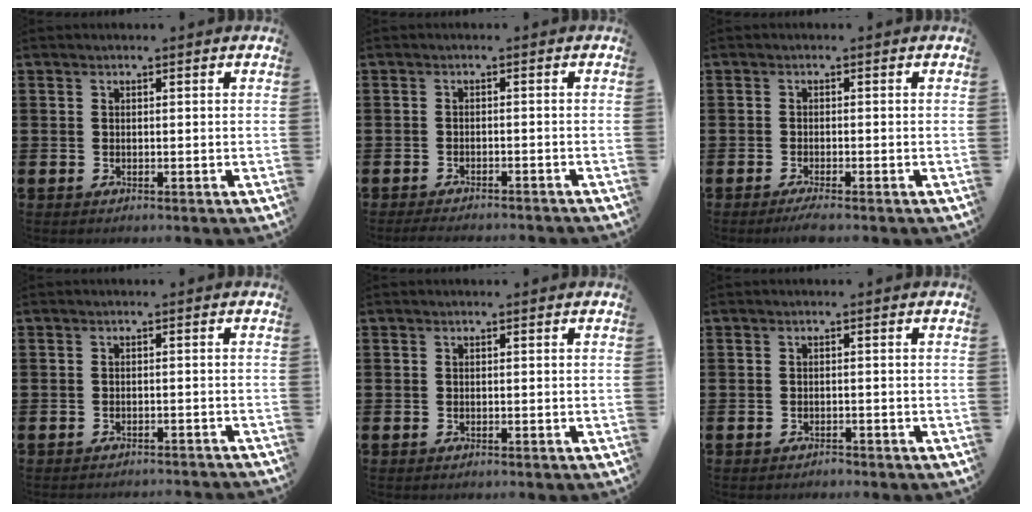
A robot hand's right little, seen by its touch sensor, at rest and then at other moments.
{"total": 1.5, "force": [-1.5, 0.0, 0.4], "torque": [-0.009, 0.002, -0.030]}
{"total": 1.4, "force": [-1.0, 0.1, 1.0], "torque": [-0.017, -0.001, -0.018]}
{"total": 1.1, "force": [-1.1, -0.1, -0.1], "torque": [0.000, 0.003, -0.023]}
{"total": 0.0}
{"total": 0.6, "force": [-0.6, 0.1, -0.1], "torque": [-0.002, 0.000, -0.012]}